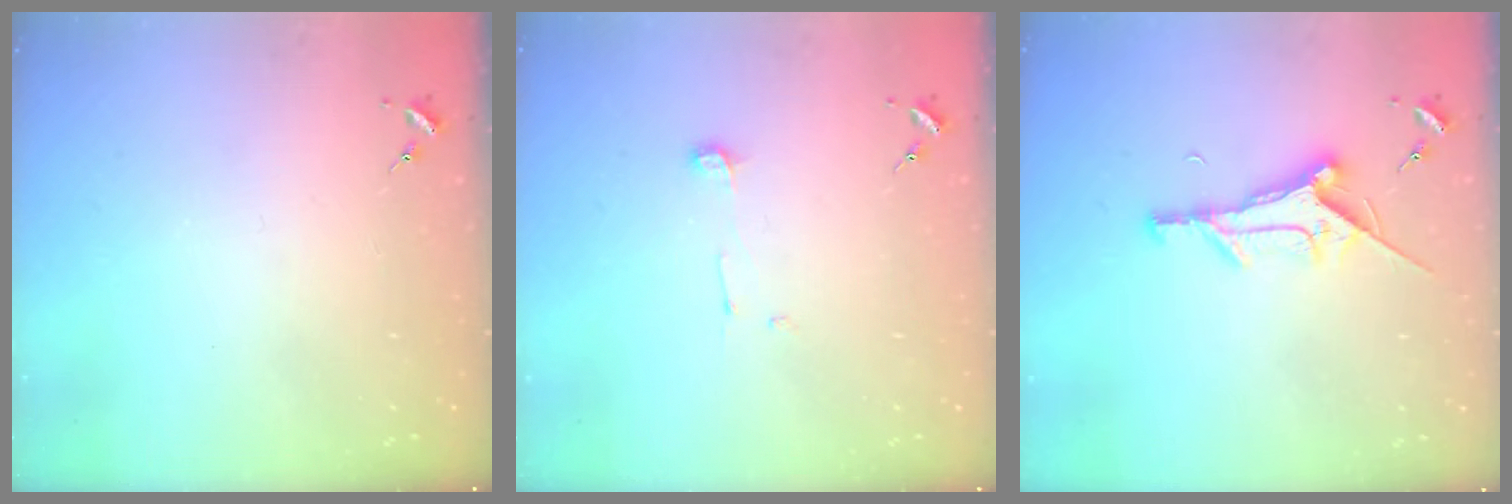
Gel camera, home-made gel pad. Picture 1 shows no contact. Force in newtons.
{"total": 4.9, "press": 4.9, "slide": 0.2}
{"total": 11.6, "press": 11.6, "slide": 1.2}